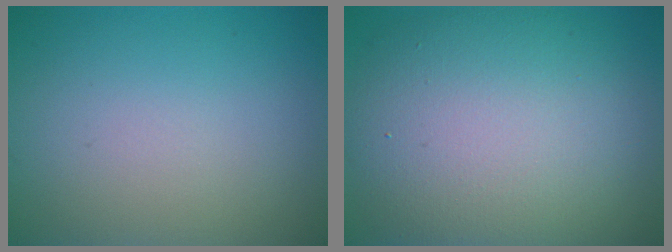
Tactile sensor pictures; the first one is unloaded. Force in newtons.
{"total": 12.8, "press": 12.7, "slide": 1.1}